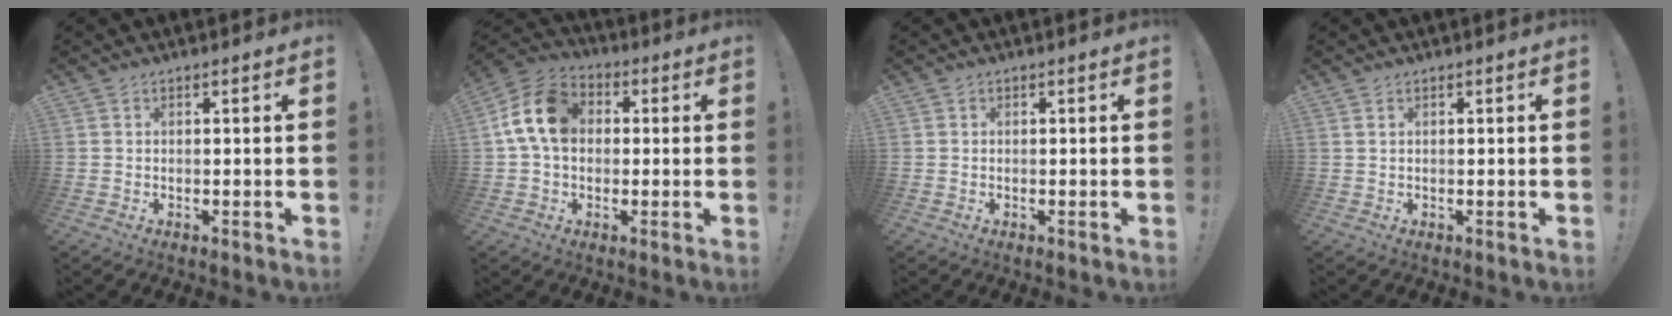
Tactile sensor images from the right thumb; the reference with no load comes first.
{"total": 14.2, "force": [2.5, 10.5, 9.2], "torque": [-0.174, 0.015, 0.051]}
{"total": 0.0}
{"total": 0.7, "force": [0.4, 0.2, 0.6], "torque": [-0.019, 0.004, 0.008]}